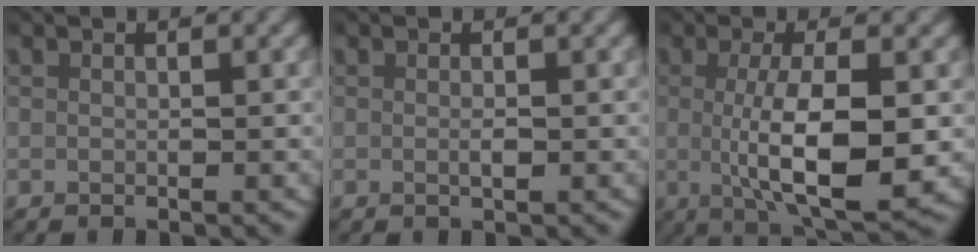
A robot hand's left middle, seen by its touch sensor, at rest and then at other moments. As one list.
[{"total": 0.7, "force": [-0.1, 0.1, 0.6], "torque": [-0.012, -0.002, -0.001]}, {"total": 7.9, "force": [-0.7, 2.5, 7.4], "torque": [-0.123, -0.016, -0.005]}]